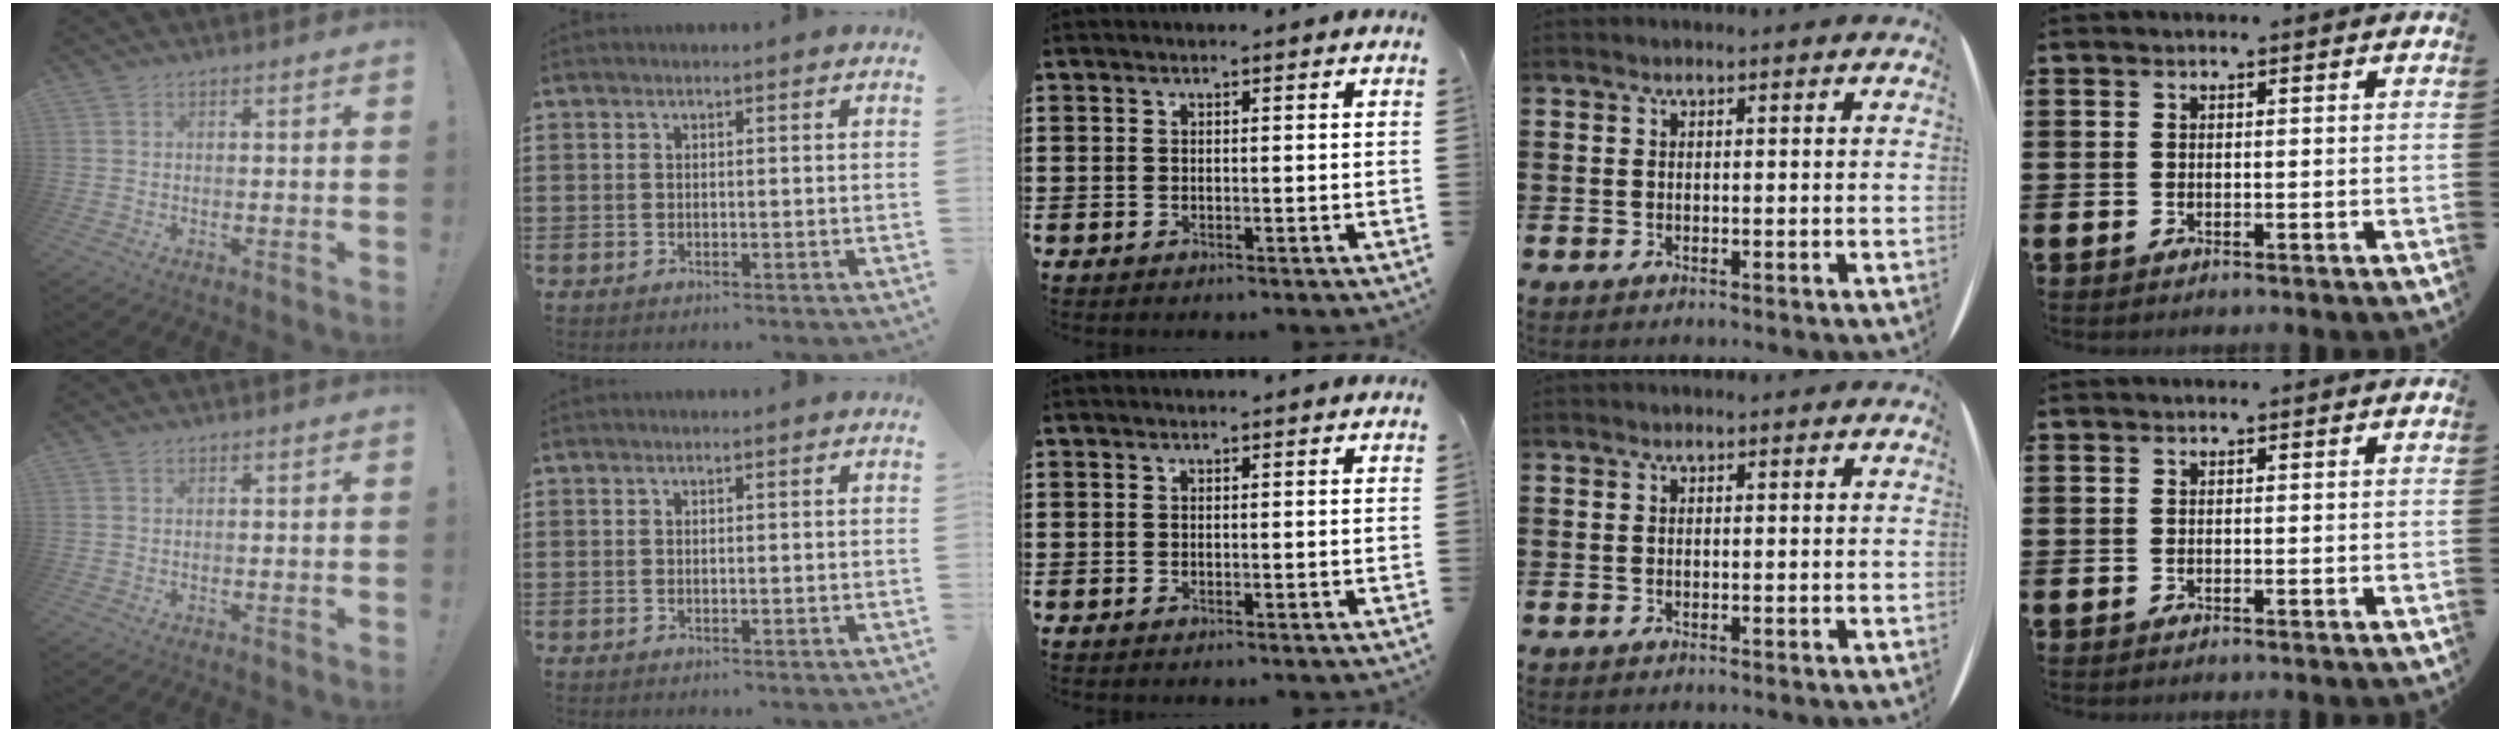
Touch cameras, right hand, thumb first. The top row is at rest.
{}